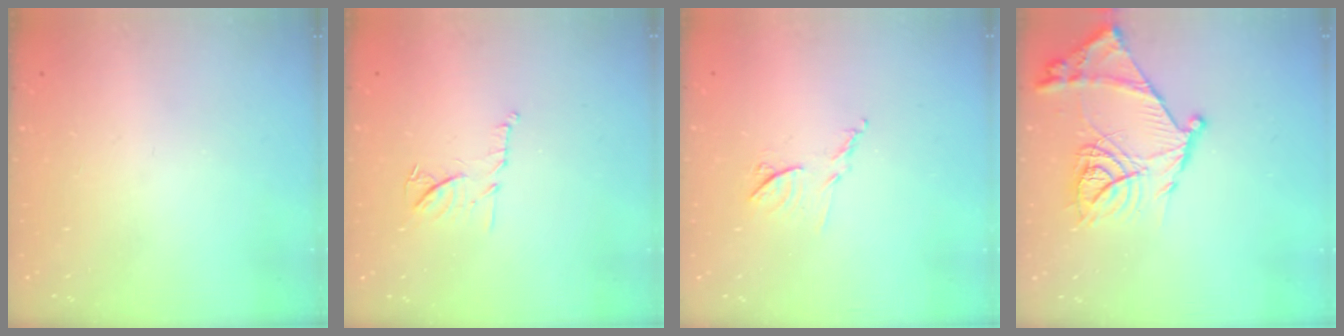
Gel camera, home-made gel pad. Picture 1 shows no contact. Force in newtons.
{"total": 9.1, "press": 9.1, "slide": 0.2}
{"total": 7.7, "press": 7.7, "slide": 0.5}
{"total": 18.9, "press": 18.8, "slide": 1.8}